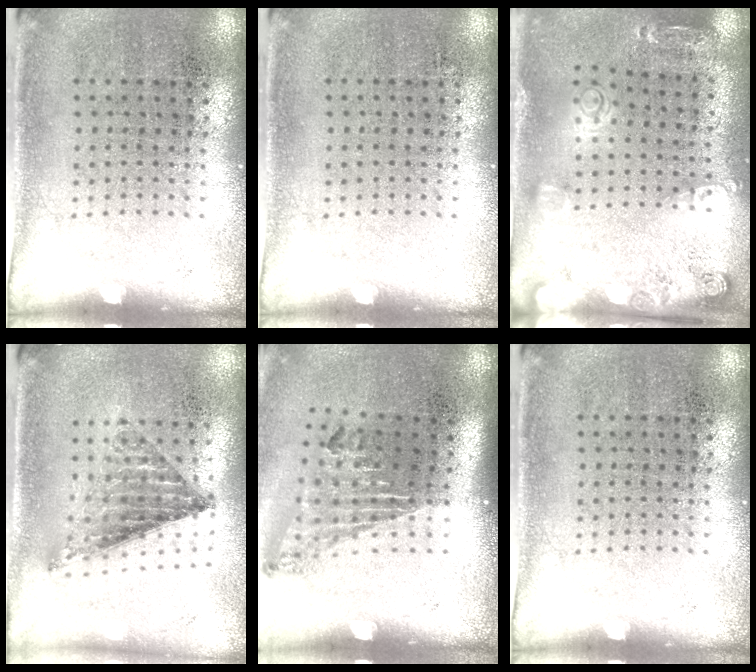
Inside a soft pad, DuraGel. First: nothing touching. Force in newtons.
{"total": 0.0}
{"total": 1.5, "press": 1.4, "slide": 0.6}
{"total": 0.8, "press": 0.8, "slide": 0.2}
{"total": 1.7, "press": 1.1, "slide": 1.3}
{"total": 0.0}